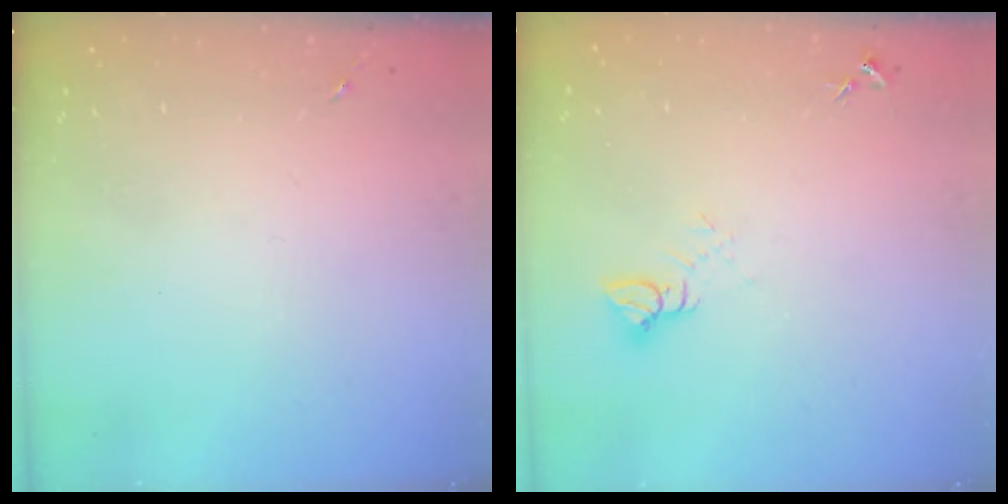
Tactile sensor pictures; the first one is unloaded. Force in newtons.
{"total": 5.0, "press": 5.0, "slide": 0.4}